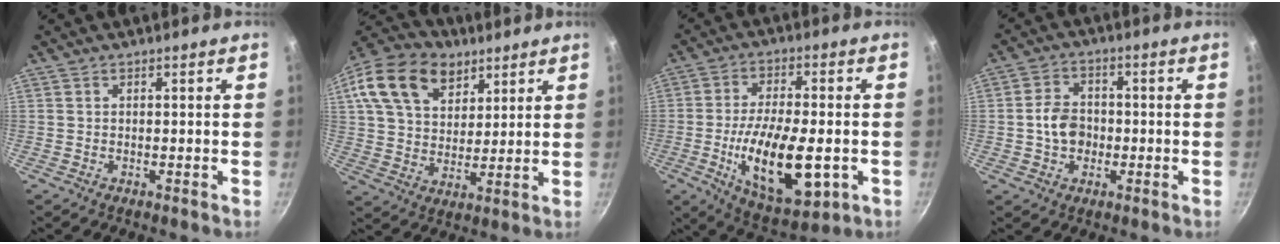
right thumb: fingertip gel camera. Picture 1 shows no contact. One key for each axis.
{"total": 18.8, "fx": 9.5, "fy": 12.6, "fz": 10.2, "tx": -0.169, "ty": -0.008, "tz": 0.164}
{"total": 18.1, "fx": -4.2, "fy": 7.5, "fz": 15.9, "tx": -0.261, "ty": 0.004, "tz": -0.064}
{"total": 6.6, "fx": -1.0, "fy": 5.2, "fz": 3.9, "tx": -0.045, "ty": 0.016, "tz": -0.021}